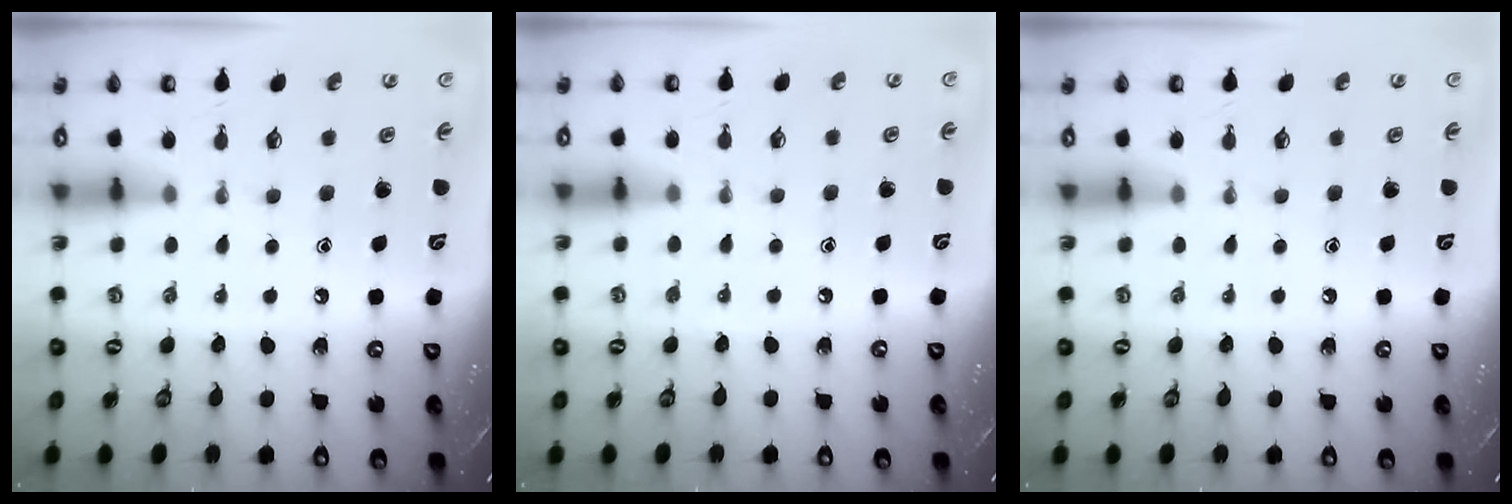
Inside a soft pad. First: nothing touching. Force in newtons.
{"total": 3.0, "press": 2.9, "slide": 0.3}
{"total": 0.0}